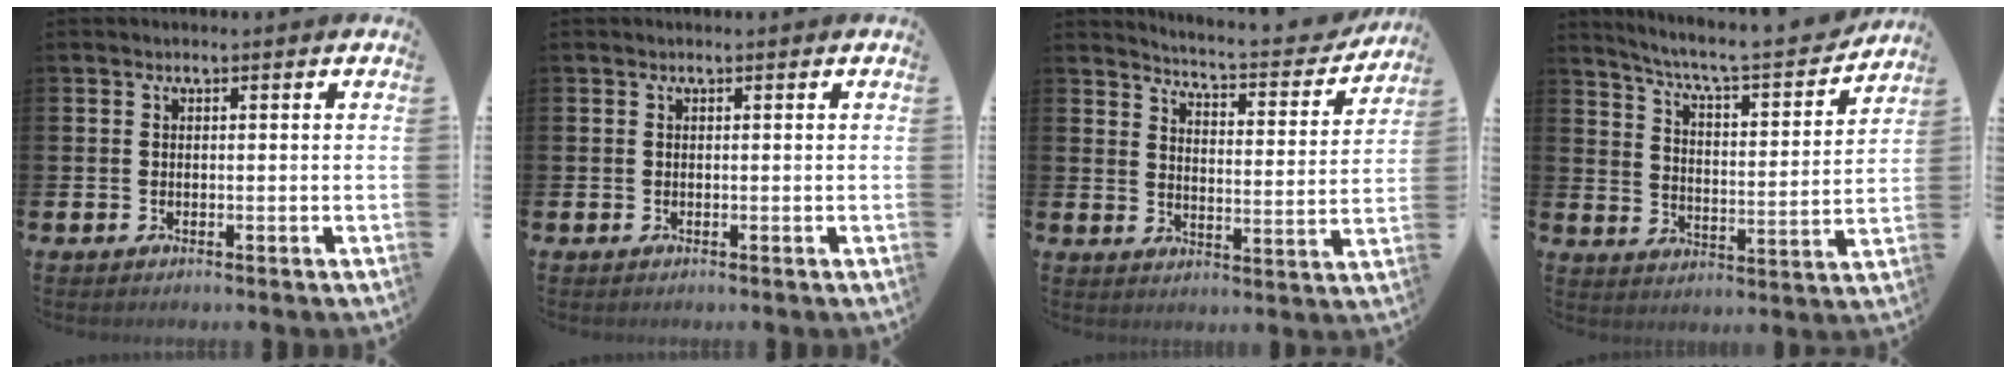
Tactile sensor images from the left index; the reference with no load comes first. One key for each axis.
{"total": 0.0}
{"total": 4.8, "fx": 4.7, "fy": 0.2, "fz": 0.9, "tx": -0.035, "ty": -0.044, "tz": 0.072}
{"total": 7.0, "fx": 6.3, "fy": 0.7, "fz": 2.9, "tx": -0.078, "ty": -0.051, "tz": 0.100}